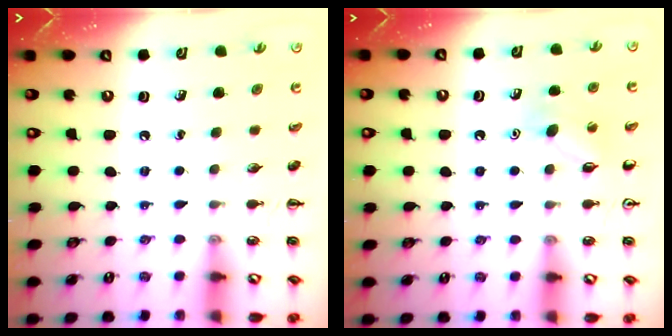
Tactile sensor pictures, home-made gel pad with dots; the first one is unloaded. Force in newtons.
{"total": 6.7, "press": 6.5, "slide": 1.7}